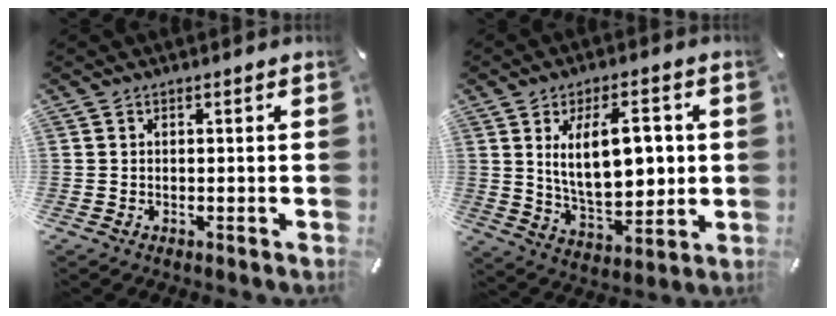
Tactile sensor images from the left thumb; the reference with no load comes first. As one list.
[{"total": 15.3, "force": [3.0, 8.2, 12.6], "torque": [-0.208, -0.004, 0.047]}]